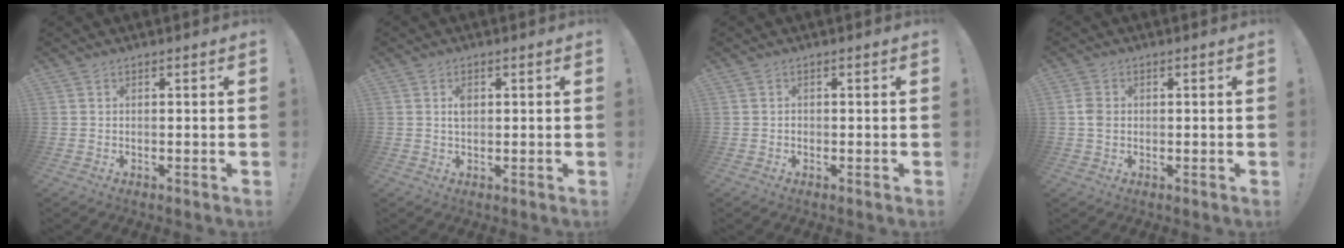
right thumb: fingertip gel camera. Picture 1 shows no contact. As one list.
[{"total": 2.3, "force": [0.4, 1.5, 1.6], "torque": [-0.027, 0.002, 0.004]}, {"total": 0.8, "force": [-0.5, 0.6, 0.0], "torque": [-0.001, 0.004, -0.008]}, {"total": 3.7, "force": [-0.2, 2.8, 2.4], "torque": [-0.043, 0.005, -0.003]}]